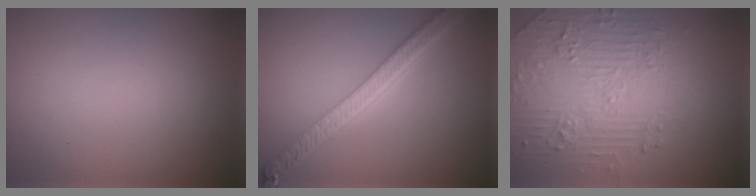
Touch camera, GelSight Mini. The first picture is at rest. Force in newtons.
{"total": 5.3, "press": 4.2, "slide": 3.4}
{"total": 4.3, "press": 4.1, "slide": 1.1}